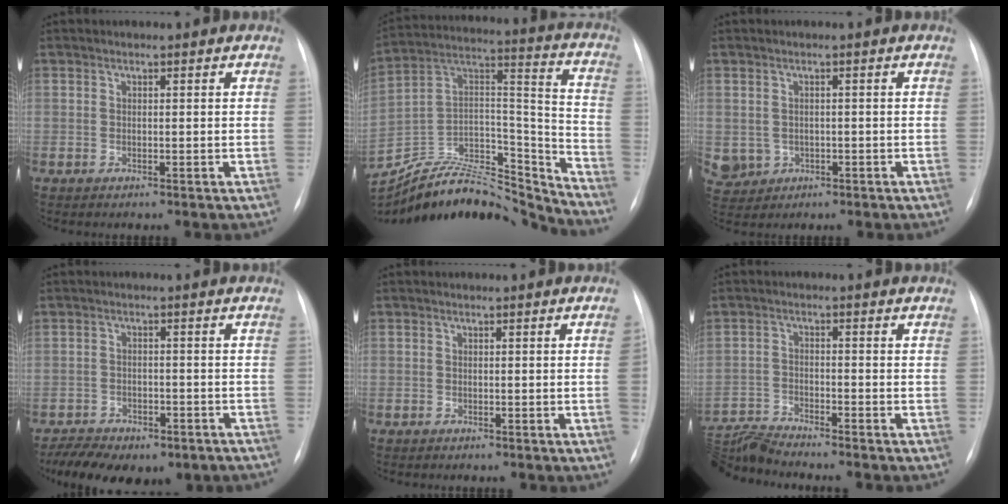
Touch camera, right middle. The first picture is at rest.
{"total": 26.0, "force": [-24.7, 4.7, 6.8], "torque": [-0.147, 0.032, -0.396]}
{"total": 5.7, "force": [-1.5, 5.4, 1.3], "torque": [-0.035, 0.003, -0.011]}
{"total": 13.2, "force": [-9.4, 6.4, 6.5], "torque": [-0.122, 0.007, -0.126]}
{"total": 1.1, "force": [-0.4, -0.3, 1.0], "torque": [-0.017, 0.004, -0.008]}
{"total": 6.8, "force": [-6.6, -1.8, 0.3], "torque": [-0.014, -0.008, -0.128]}